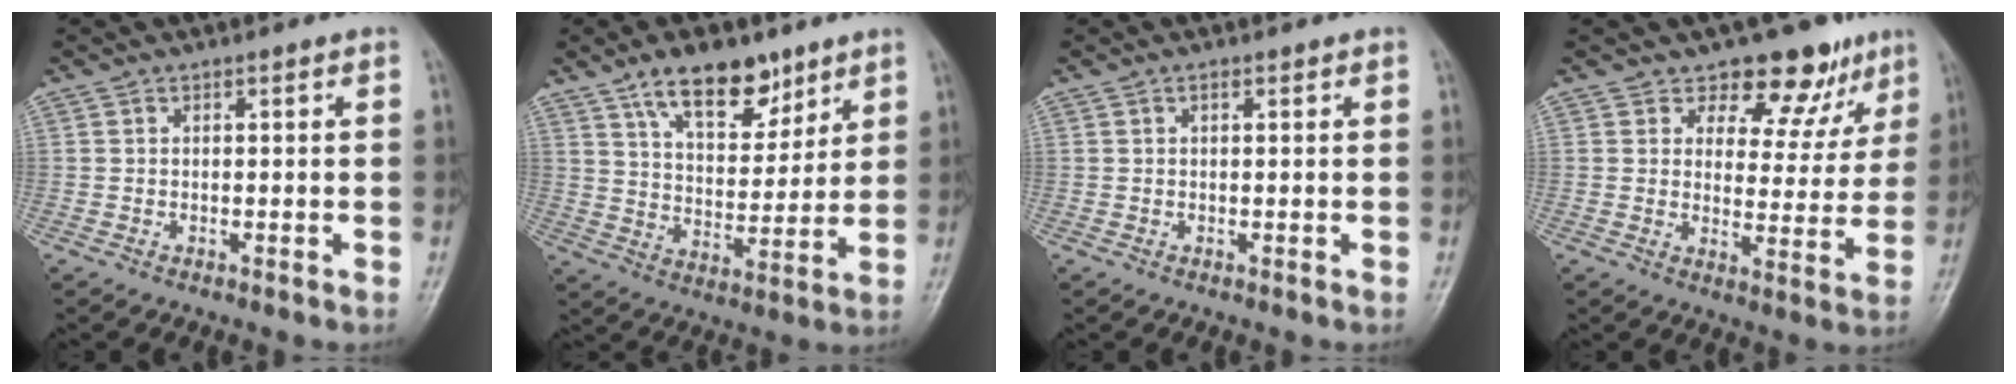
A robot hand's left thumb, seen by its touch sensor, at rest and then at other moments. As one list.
[{"total": 12.7, "force": [8.4, 6.2, 7.2], "torque": [-0.079, -0.052, 0.145]}, {"total": 0.6, "force": [0.3, 0.3, 0.4], "torque": [-0.008, 0.000, 0.002]}, {"total": 10.3, "force": [7.7, 6.0, 3.4], "torque": [0.004, -0.046, 0.094]}]